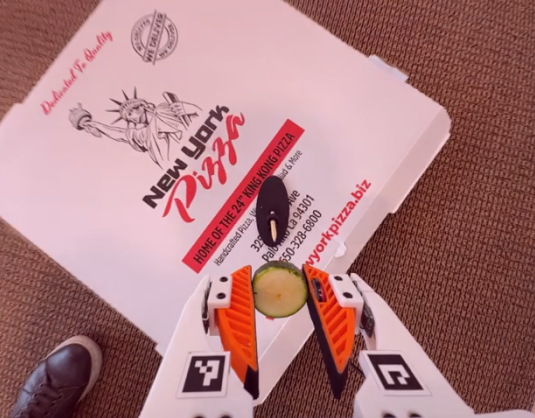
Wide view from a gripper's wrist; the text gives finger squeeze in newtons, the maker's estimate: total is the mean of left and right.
{"total": 7.1, "left": 6.9, "right": 7.2}